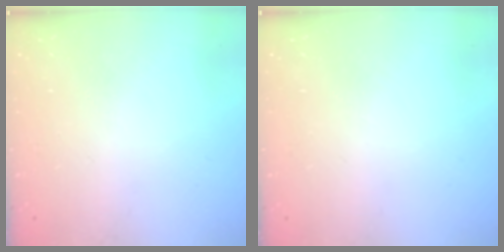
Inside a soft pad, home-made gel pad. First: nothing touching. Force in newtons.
{"total": 0.0}